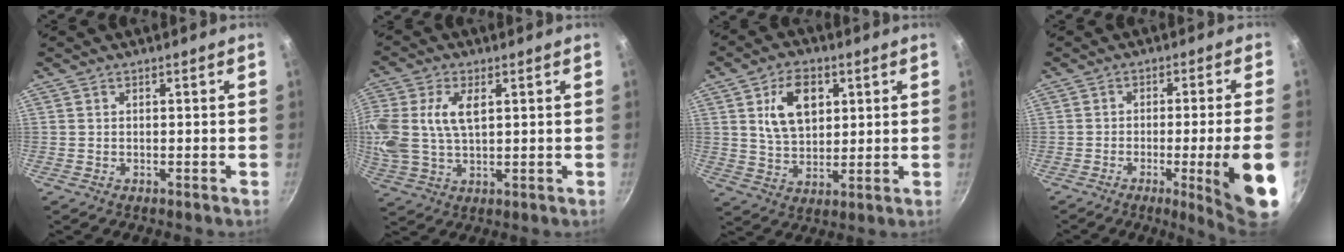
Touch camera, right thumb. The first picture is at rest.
{"total": 12.9, "force": [3.1, 7.6, 10.0], "torque": [-0.215, 0.008, 0.062]}
{"total": 10.7, "force": [3.4, 6.8, 7.5], "torque": [-0.105, -0.012, 0.063]}
{"total": 13.3, "force": [-4.2, 0.4, 12.6], "torque": [-0.176, 0.012, -0.052]}